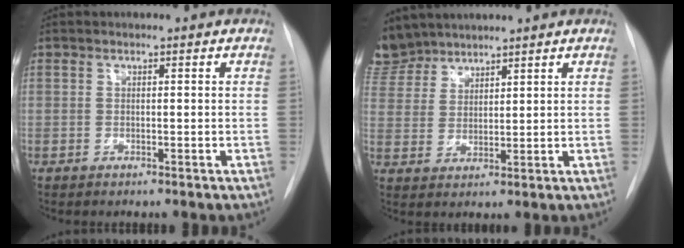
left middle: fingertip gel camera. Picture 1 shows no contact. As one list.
[{"total": 7.5, "force": [7.1, 2.6, 0.4], "torque": [-0.008, 0.003, 0.149]}]